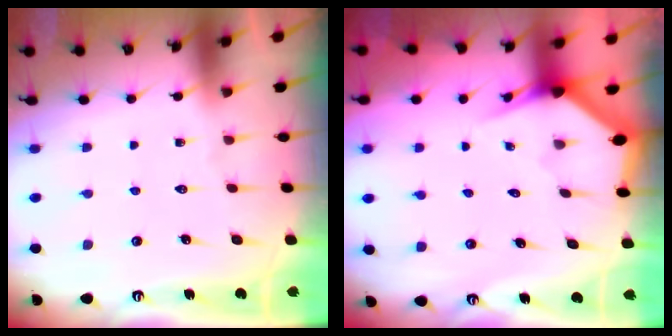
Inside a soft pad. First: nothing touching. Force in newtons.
{"total": 2.9, "press": 2.9, "slide": 0.2}